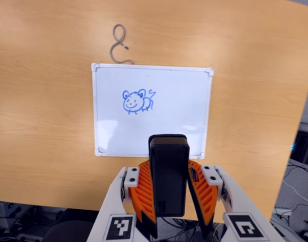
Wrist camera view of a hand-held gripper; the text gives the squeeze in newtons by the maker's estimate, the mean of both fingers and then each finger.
{"total": 9.0, "left": 7.2, "right": 10.8}